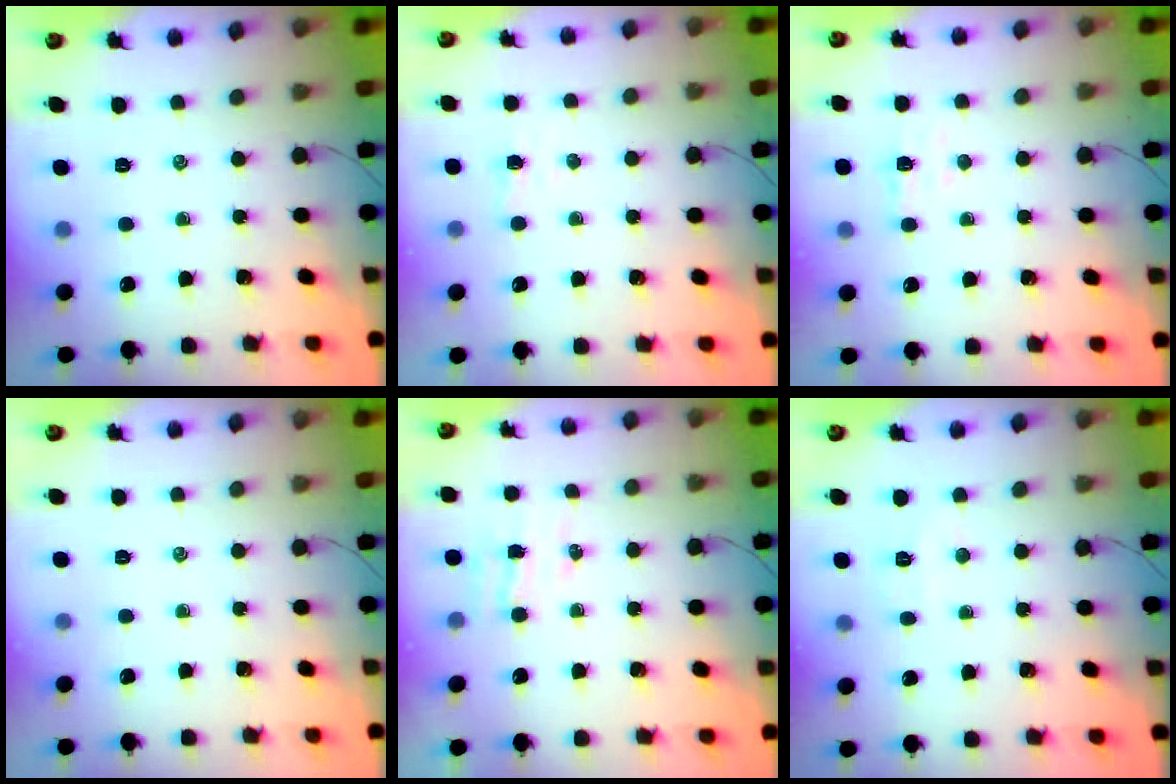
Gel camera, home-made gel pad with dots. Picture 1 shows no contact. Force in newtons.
{"total": 1.8, "press": 1.7, "slide": 0.6}
{"total": 4.6, "press": 4.4, "slide": 1.1}
{"total": 0.0}
{"total": 4.5, "press": 4.4, "slide": 0.8}
{"total": 4.0, "press": 3.9, "slide": 0.9}